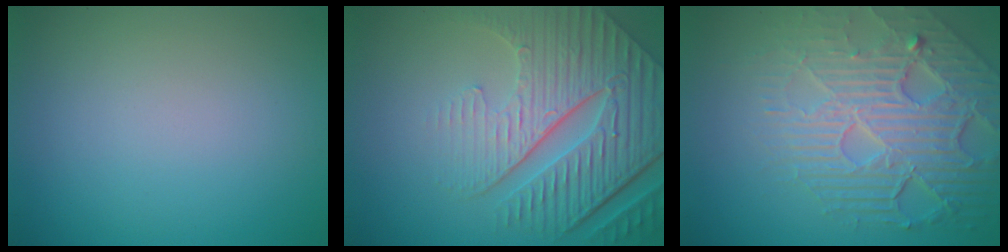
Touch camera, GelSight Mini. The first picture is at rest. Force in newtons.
{"total": 9.0, "press": 6.2, "slide": 6.5}
{"total": 8.0, "press": 5.6, "slide": 5.7}